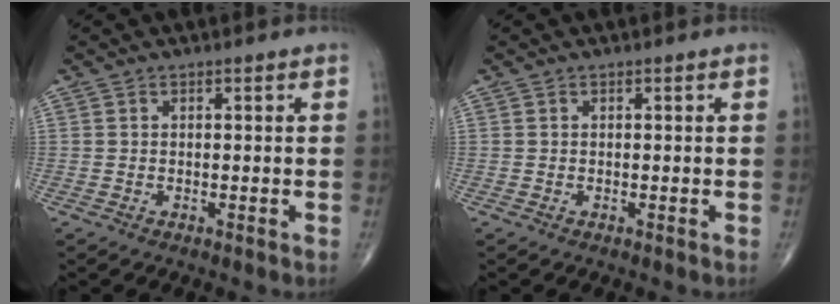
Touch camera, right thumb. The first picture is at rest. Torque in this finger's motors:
{"motor_torque": [0.03, 0.04, -0.06, -0.06, 0.01]}